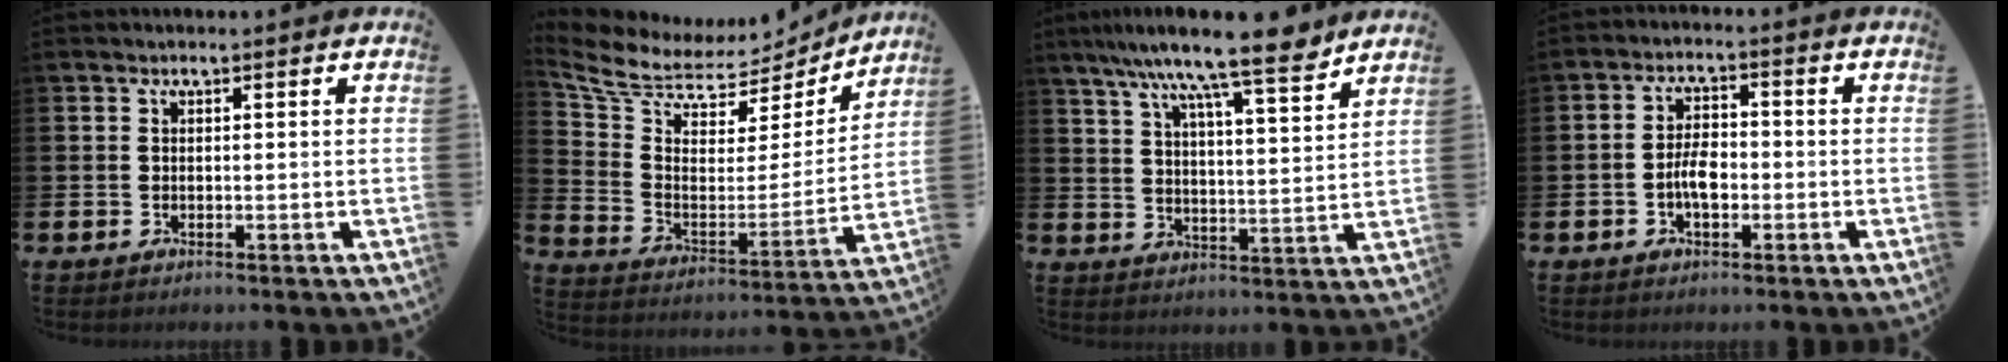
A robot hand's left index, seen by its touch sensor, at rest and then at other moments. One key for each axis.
{"total": 7.2, "fx": 6.5, "fy": 2.9, "fz": 1.1, "tx": -0.074, "ty": -0.054, "tz": 0.109}
{"total": 11.3, "fx": 9.4, "fy": 1.2, "fz": 6.0, "tx": -0.127, "ty": -0.050, "tz": 0.159}
{"total": 3.7, "fx": -1.0, "fy": 1.9, "fz": 3.1, "tx": -0.047, "ty": 0.004, "tz": -0.021}